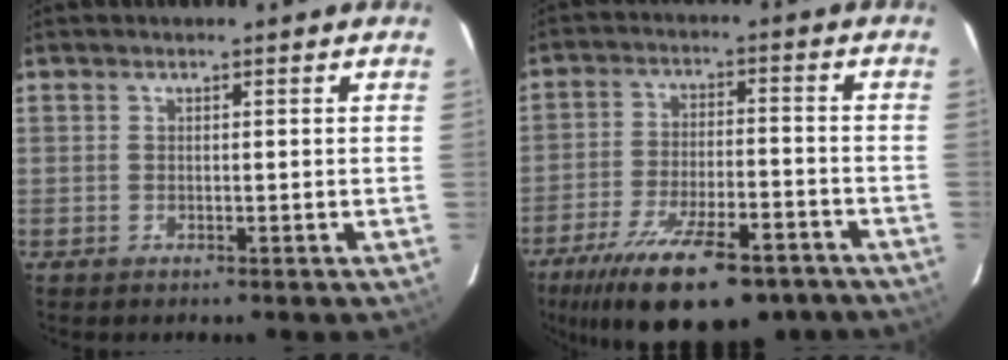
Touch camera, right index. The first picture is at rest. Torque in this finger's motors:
{"motor_torque": [1.44, -0.70, 0.86, 0.21]}